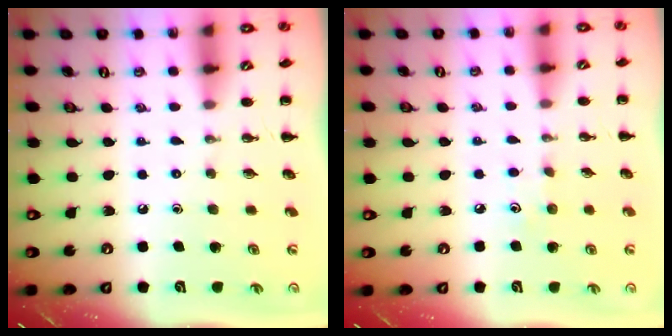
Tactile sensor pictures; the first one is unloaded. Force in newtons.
{"total": 3.7, "press": 3.6, "slide": 1.0}